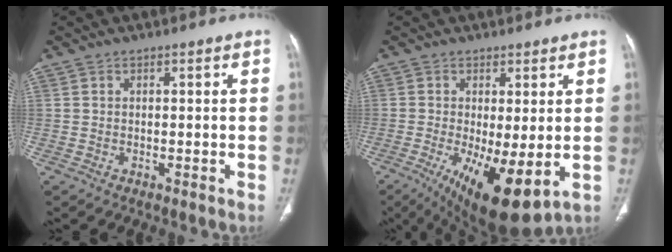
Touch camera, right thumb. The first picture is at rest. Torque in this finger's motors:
{"motor_torque": [1.58, 2.72, 0.15, -0.09, 0.10]}